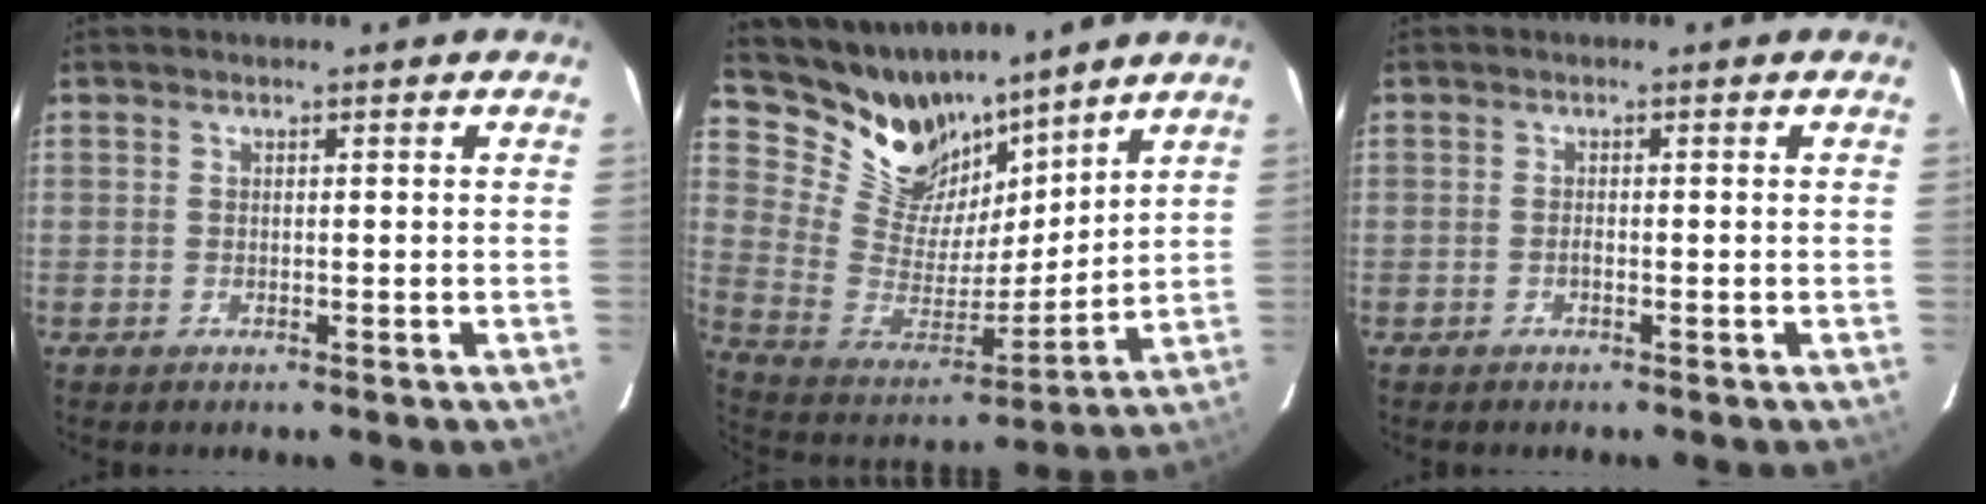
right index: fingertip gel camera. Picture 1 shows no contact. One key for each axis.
{"total": 16.3, "fx": 13.1, "fy": 8.1, "fz": 5.5, "tx": -0.138, "ty": -0.010, "tz": 0.255}
{"total": 0.6, "fx": -0.3, "fy": 0.3, "fz": 0.4, "tx": -0.009, "ty": 0.003, "tz": -0.008}